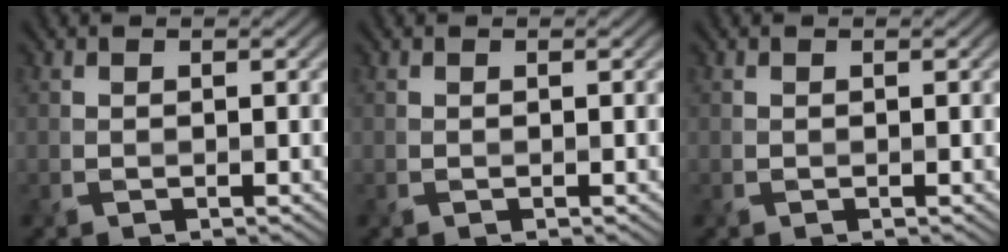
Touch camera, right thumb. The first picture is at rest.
{"total": 0.0}
{"total": 0.0}